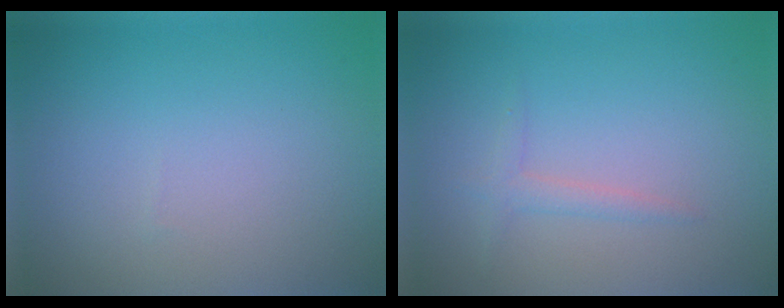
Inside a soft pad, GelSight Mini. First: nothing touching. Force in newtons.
{"total": 1.4, "press": 1.4, "slide": 0.1}